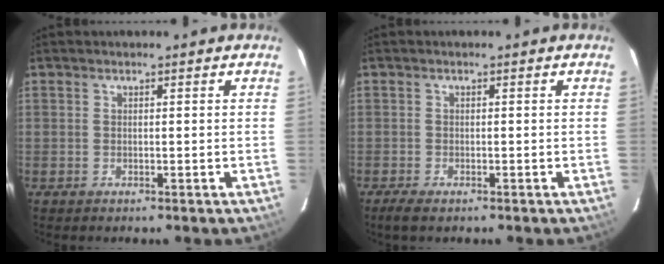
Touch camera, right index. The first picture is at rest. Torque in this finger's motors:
{"motor_torque": [0.06, -0.01, 0.11, 0.02]}